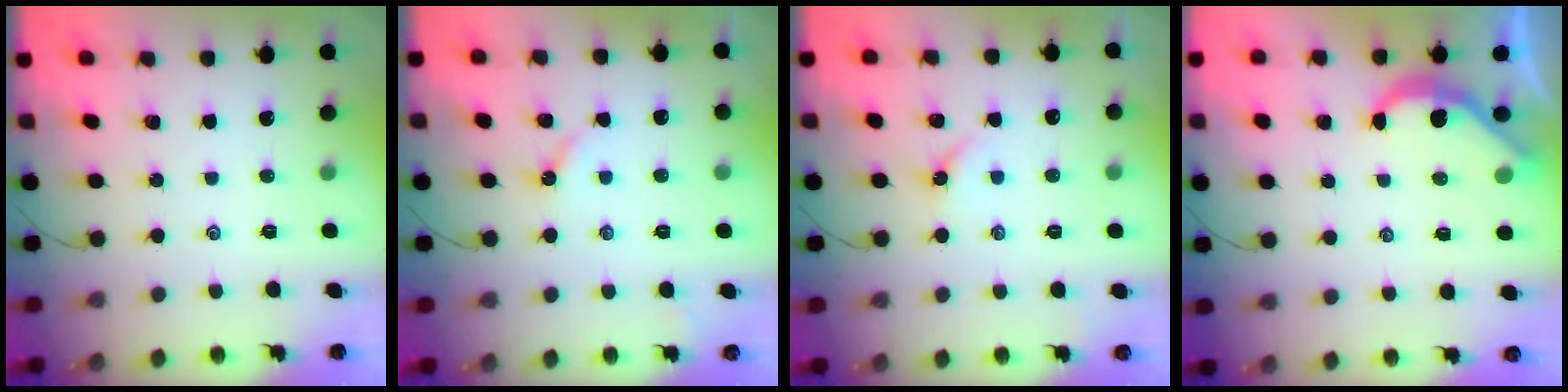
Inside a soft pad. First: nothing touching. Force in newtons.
{"total": 3.0, "press": 3.0, "slide": 0.3}
{"total": 4.0, "press": 3.9, "slide": 0.5}
{"total": 5.3, "press": 5.3, "slide": 0.2}